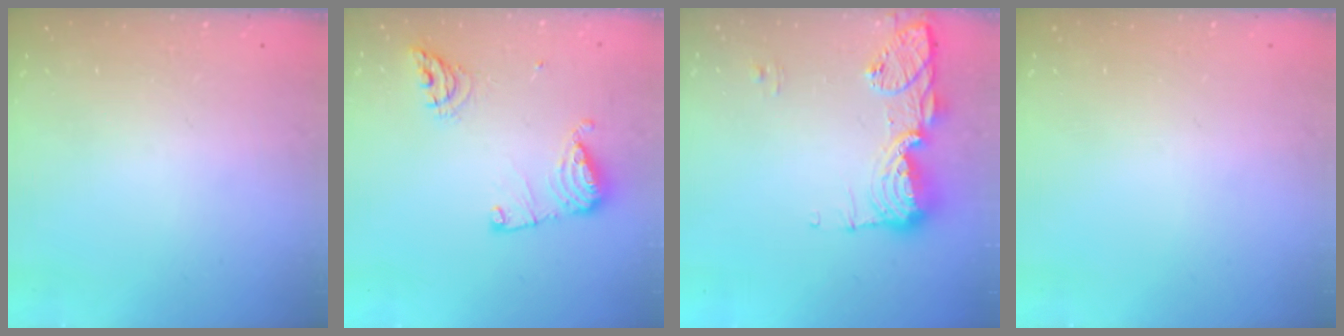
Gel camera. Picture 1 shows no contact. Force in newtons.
{"total": 11.8, "press": 11.7, "slide": 1.4}
{"total": 16.1, "press": 15.2, "slide": 5.3}
{"total": 0.0}